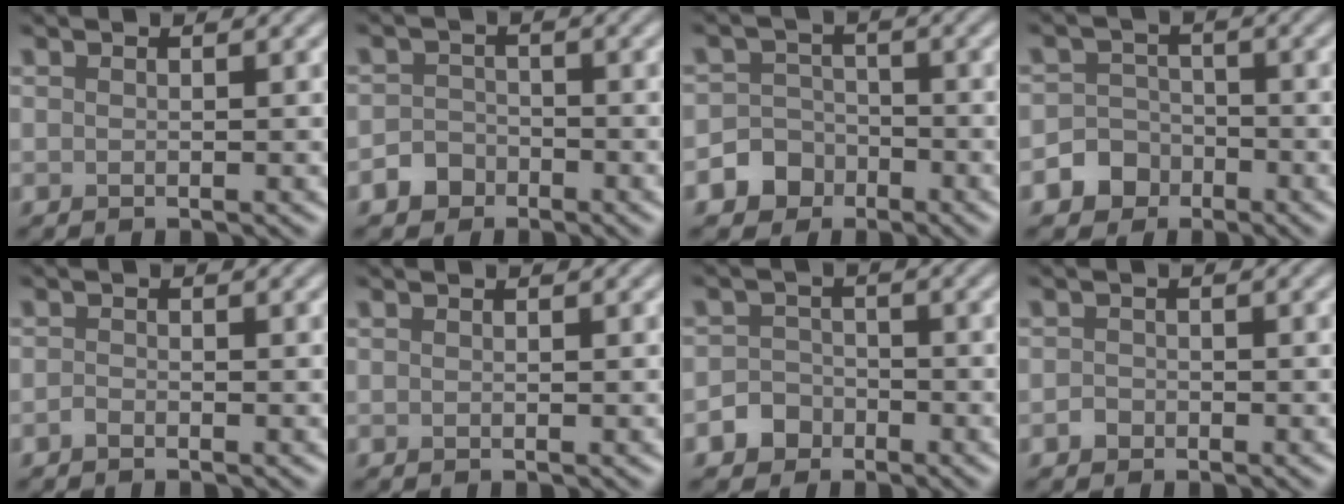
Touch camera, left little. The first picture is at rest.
{"total": 2.2, "force": [-1.4, 1.7, 0.4], "torque": [0.004, 0.006, -0.029]}
{"total": 5.2, "force": [-2.9, 4.3, 0.5], "torque": [0.022, -0.008, -0.072]}
{"total": 4.7, "force": [-2.6, 3.9, 0.5], "torque": [0.024, -0.007, -0.064]}
{"total": 0.6, "force": [-0.5, 0.2, 0.2], "torque": [-0.004, -0.001, -0.012]}
{"total": 0.0}
{"total": 2.8, "force": [-1.7, 2.2, 0.4], "torque": [0.016, 0.004, -0.036]}
{"total": 1.0, "force": [-0.6, 0.8, 0.2], "torque": [0.001, 0.000, -0.012]}